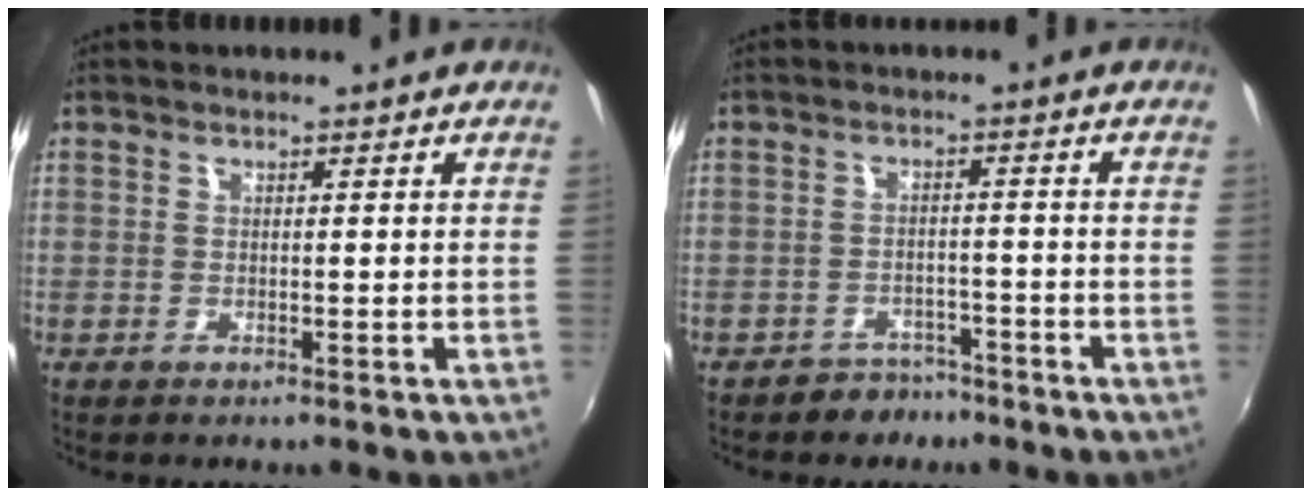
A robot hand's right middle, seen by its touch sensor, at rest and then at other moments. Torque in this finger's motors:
{"motor_torque": [0.48, -0.59, -0.02, -0.01]}